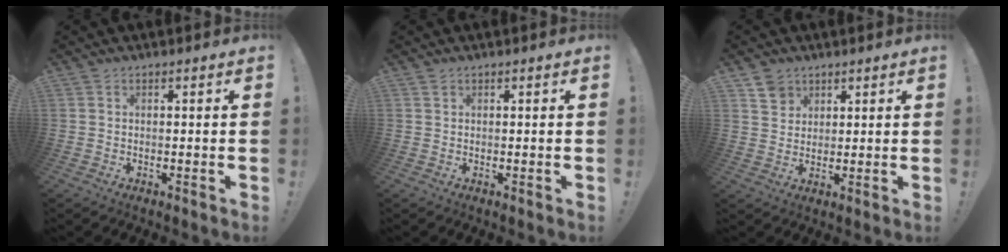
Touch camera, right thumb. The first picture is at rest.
{"total": 0.8, "force": [0.5, 0.6, 0.3], "torque": [-0.004, 0.001, 0.010]}
{"total": 5.6, "force": [3.5, 4.2, 0.9], "torque": [-0.003, -0.024, 0.067]}